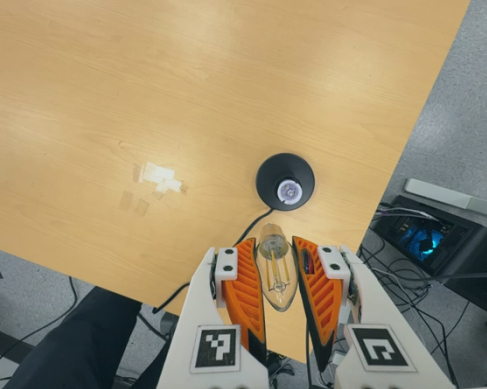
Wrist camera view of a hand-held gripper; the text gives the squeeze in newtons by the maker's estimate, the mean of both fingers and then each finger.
{"total": 19.7, "left": 21.4, "right": 18.0}